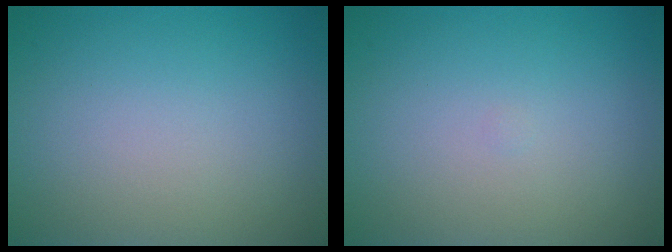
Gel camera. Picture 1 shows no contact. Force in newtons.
{"total": 0.0}